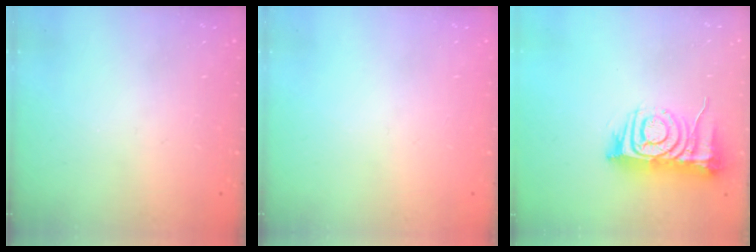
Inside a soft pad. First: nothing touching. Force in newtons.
{"total": 0.0}
{"total": 10.2, "press": 10.2, "slide": 1.2}